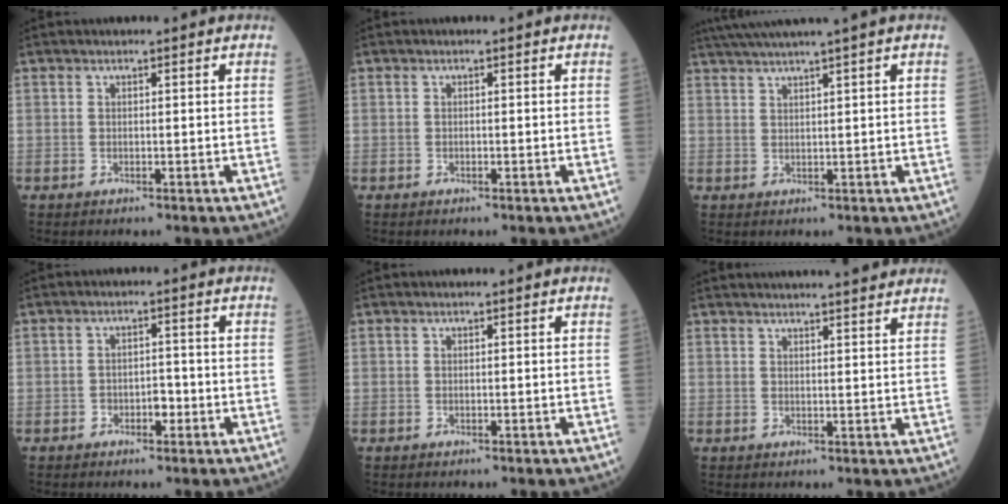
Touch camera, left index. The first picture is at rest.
{"total": 0.0}
{"total": 6.7, "force": [5.2, -1.7, 3.8], "torque": [-0.056, 0.023, 0.089]}
{"total": 2.5, "force": [-1.2, 1.4, 1.7], "torque": [-0.021, 0.007, -0.020]}
{"total": 0.0}
{"total": 10.7, "force": [9.9, 0.5, 4.2], "torque": [-0.060, 0.015, 0.113]}